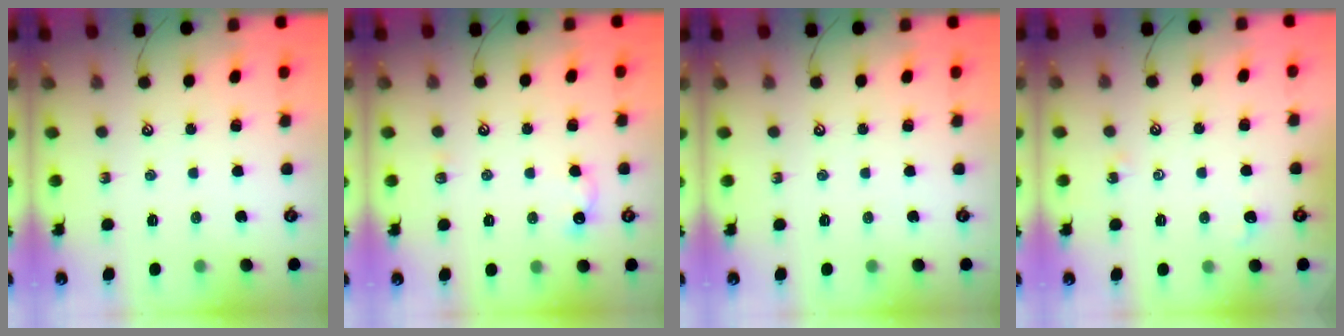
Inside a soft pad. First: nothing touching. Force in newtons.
{"total": 4.3, "press": 4.3, "slide": 0.6}
{"total": 0.0}
{"total": 2.5, "press": 2.4, "slide": 0.6}